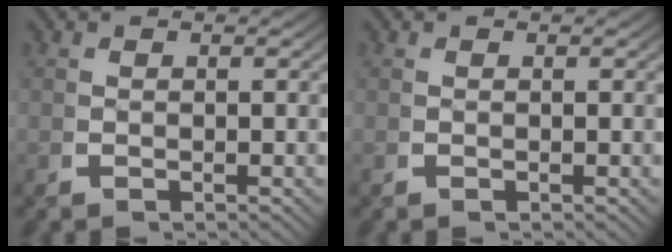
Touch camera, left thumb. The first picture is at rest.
{"total": 0.0}